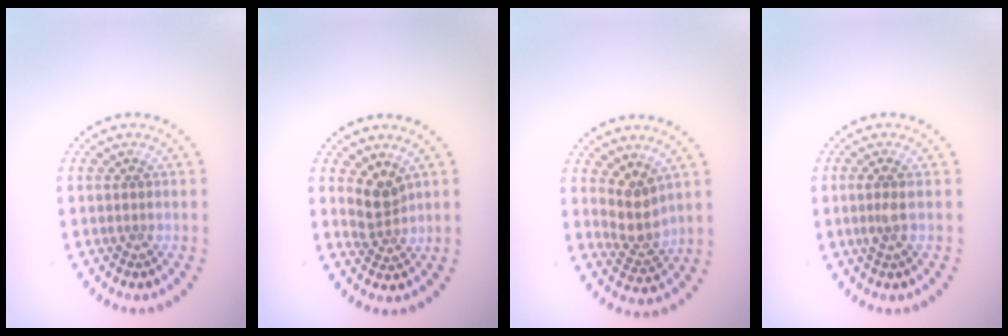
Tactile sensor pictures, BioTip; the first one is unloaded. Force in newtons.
{"total": 2.4, "press": 1.8, "slide": 1.6}
{"total": 2.9, "press": 2.3, "slide": 1.7}
{"total": 1.4, "press": 1.1, "slide": 0.8}